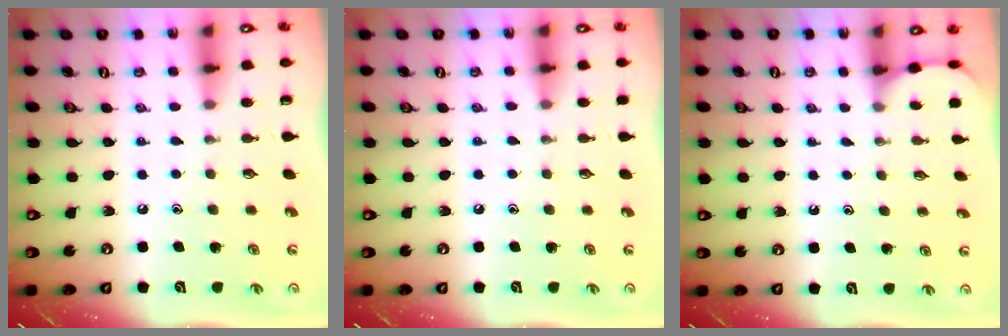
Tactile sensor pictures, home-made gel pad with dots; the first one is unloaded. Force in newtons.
{"total": 4.0, "press": 4.0, "slide": 0.6}
{"total": 1.4, "press": 1.4, "slide": 0.0}